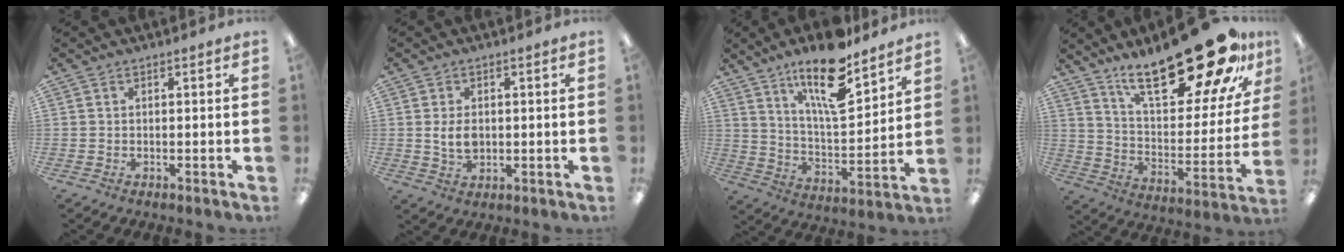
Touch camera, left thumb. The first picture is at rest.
{"total": 4.6, "force": [0.3, 3.2, 3.4], "torque": [-0.064, 0.001, 0.003]}
{"total": 17.1, "force": [12.0, 5.2, 11.0], "torque": [-0.183, -0.073, 0.199]}
{"total": 29.8, "force": [21.4, 9.1, 18.7], "torque": [-0.281, -0.132, 0.348]}